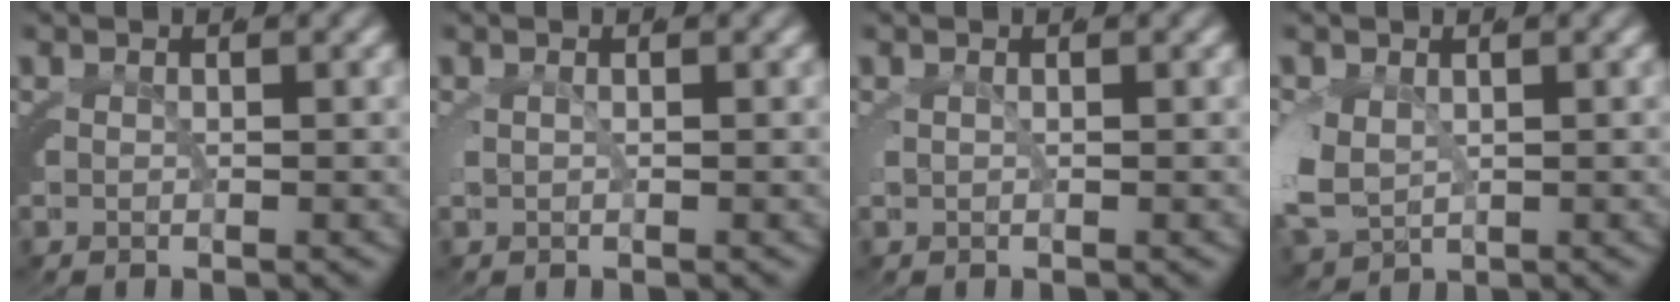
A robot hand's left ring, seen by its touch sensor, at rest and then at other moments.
{"total": 0.0}
{"total": 0.0}
{"total": 4.4, "force": [-0.4, 3.5, 2.7], "torque": [-0.090, -0.036, 0.020]}